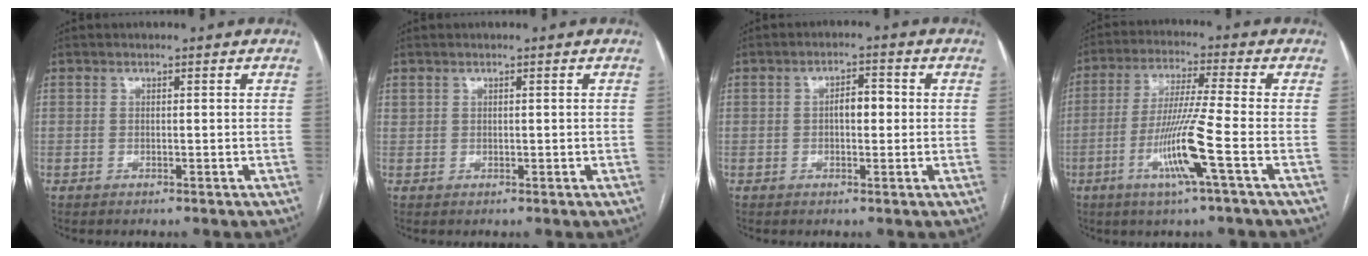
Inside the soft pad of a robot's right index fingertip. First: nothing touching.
{"total": 0.7, "force": [0.3, 0.6, 0.2], "torque": [-0.002, 0.009, 0.009]}
{"total": 3.5, "force": [0.0, 1.6, 3.1], "torque": [-0.049, 0.012, 0.000]}
{"total": 10.6, "force": [-3.9, -1.3, 9.8], "torque": [-0.194, -0.014, -0.078]}